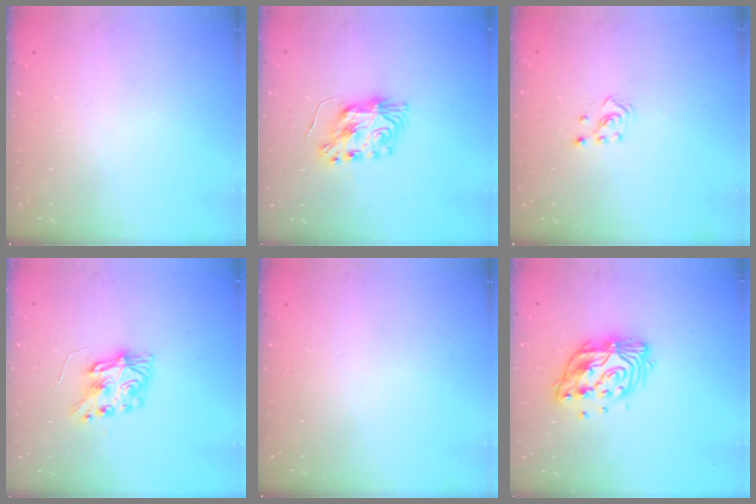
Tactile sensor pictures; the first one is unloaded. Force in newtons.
{"total": 8.6, "press": 8.6, "slide": 0.5}
{"total": 2.1, "press": 1.9, "slide": 0.8}
{"total": 8.3, "press": 8.3, "slide": 0.4}
{"total": 0.0}
{"total": 12.7, "press": 12.6, "slide": 1.0}